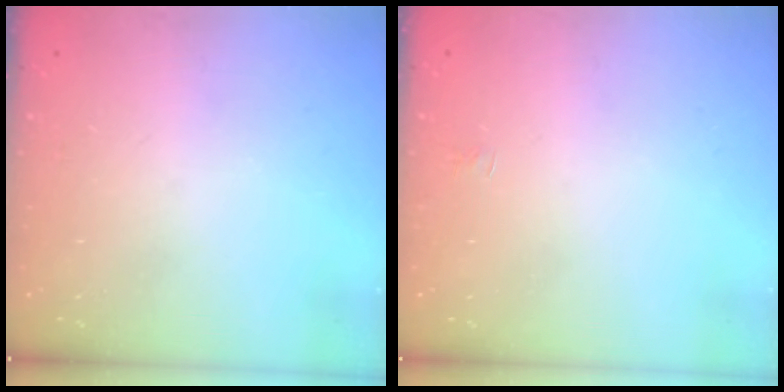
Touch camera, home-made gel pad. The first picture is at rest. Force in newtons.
{"total": 1.3, "press": 1.2, "slide": 0.2}